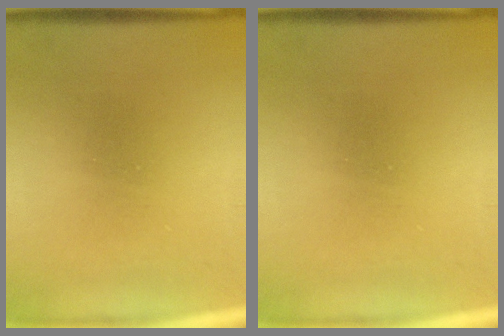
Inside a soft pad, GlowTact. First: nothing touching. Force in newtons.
{"total": 0.0}